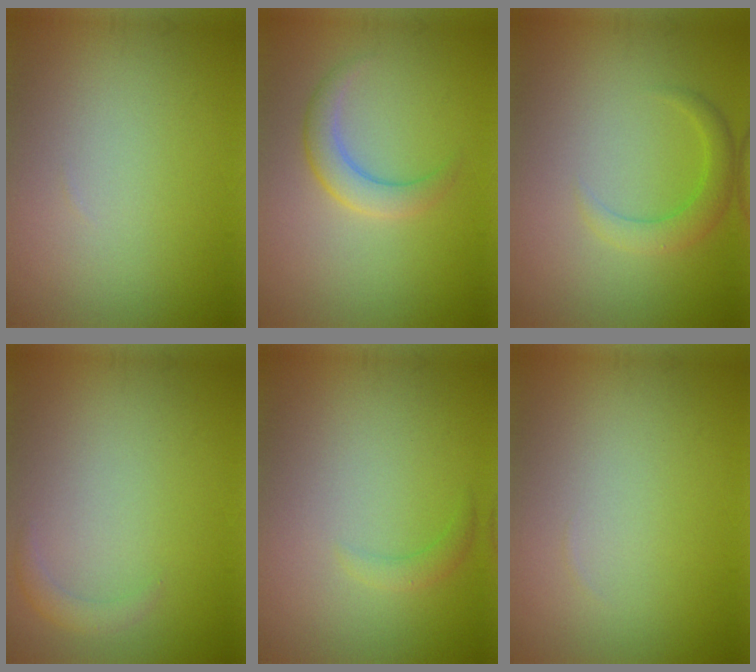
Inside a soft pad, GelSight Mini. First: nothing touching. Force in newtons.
{"total": 2.7, "press": 2.7, "slide": 0.1}
{"total": 2.4, "press": 2.4, "slide": 0.2}
{"total": 1.3, "press": 1.2, "slide": 0.1}
{"total": 1.3, "press": 1.3, "slide": 0.1}
{"total": 0.0}